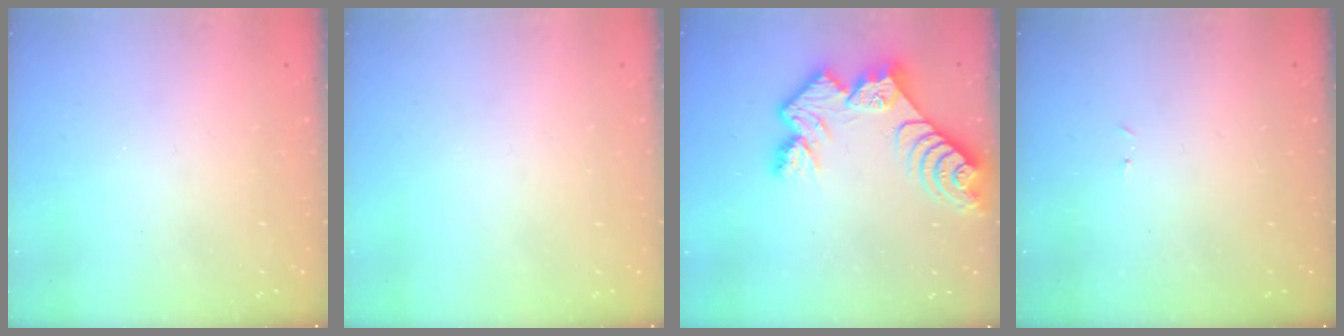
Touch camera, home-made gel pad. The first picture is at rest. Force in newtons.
{"total": 0.0}
{"total": 11.7, "press": 11.6, "slide": 1.3}
{"total": 3.0, "press": 2.9, "slide": 0.4}